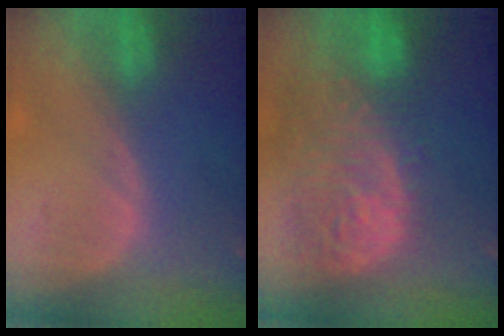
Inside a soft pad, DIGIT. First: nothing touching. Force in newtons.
{"total": 13.8, "press": 11.5, "slide": 7.7}